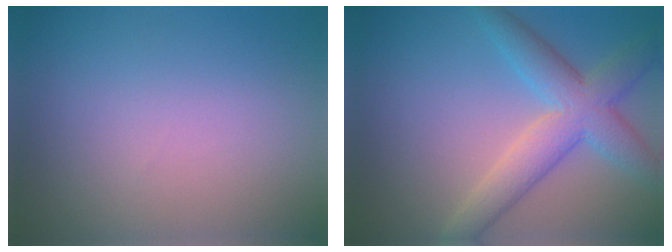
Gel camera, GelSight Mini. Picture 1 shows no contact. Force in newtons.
{"total": 6.0, "press": 6.0, "slide": 0.3}